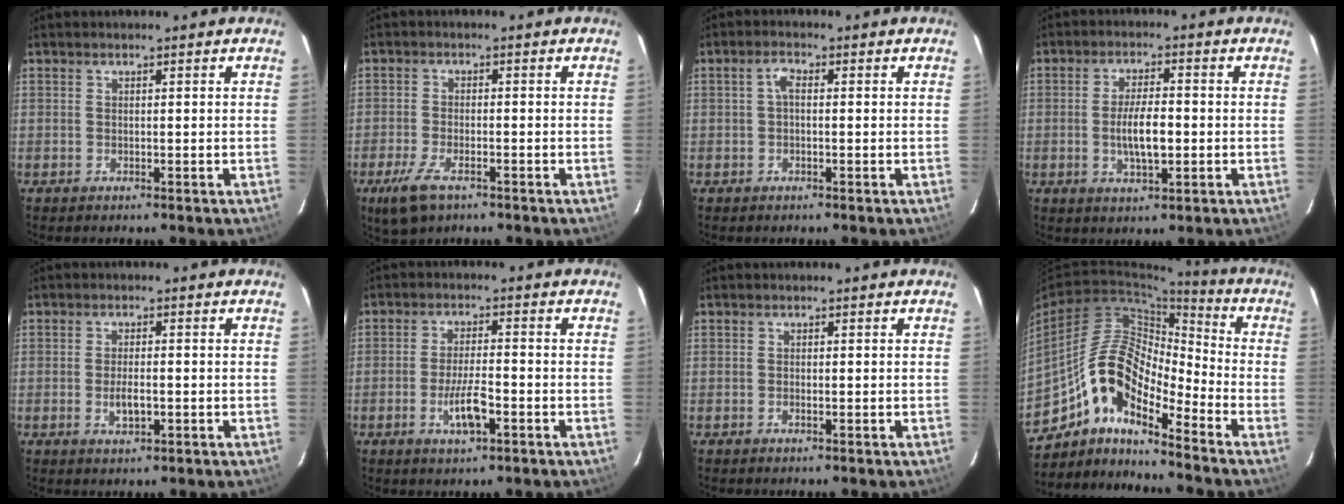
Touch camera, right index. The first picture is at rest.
{"total": 6.6, "force": [-4.1, 2.7, 4.4], "torque": [-0.116, -0.016, -0.075]}
{"total": 1.8, "force": [-0.1, 0.8, 1.6], "torque": [-0.034, 0.009, -0.003]}
{"total": 6.5, "force": [-1.0, 2.3, 6.0], "torque": [-0.116, -0.003, -0.015]}
{"total": 3.4, "force": [-0.9, 1.4, 3.0], "torque": [-0.057, -0.006, -0.013]}
{"total": 6.3, "force": [-2.6, 1.9, 5.4], "torque": [-0.109, -0.003, -0.046]}
{"total": 0.0}
{"total": 12.6, "force": [-8.9, 4.0, 8.0], "torque": [-0.141, 0.015, -0.180]}